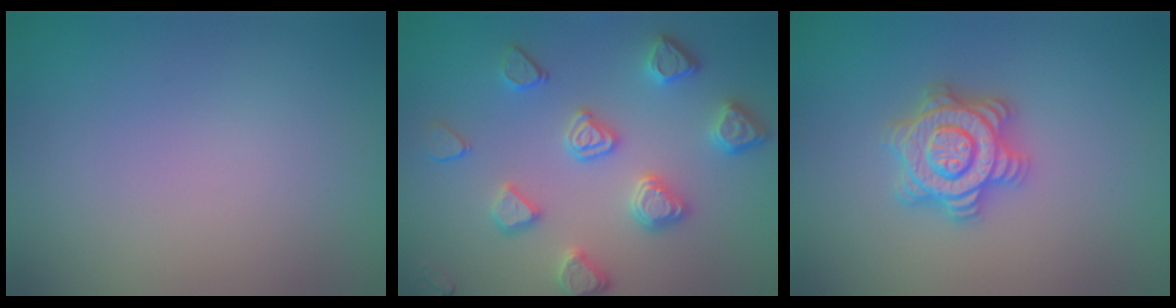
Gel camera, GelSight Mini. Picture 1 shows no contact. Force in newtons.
{"total": 4.4, "press": 4.1, "slide": 1.5}
{"total": 4.8, "press": 4.8, "slide": 0.8}